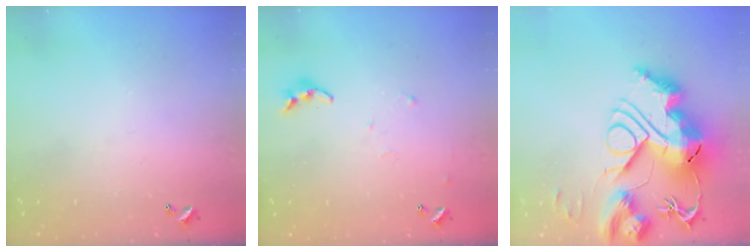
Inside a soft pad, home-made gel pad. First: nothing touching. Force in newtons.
{"total": 4.1, "press": 4.1, "slide": 0.4}
{"total": 0.7, "press": 0.7, "slide": 0.0}